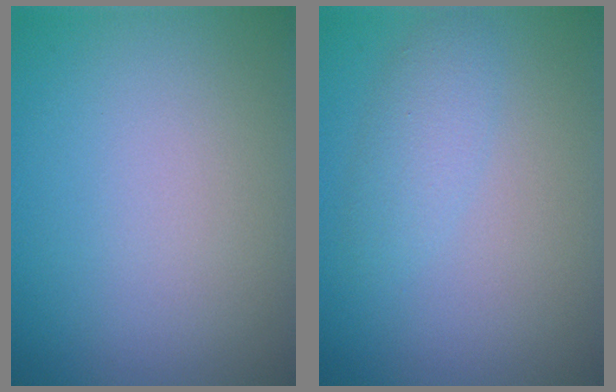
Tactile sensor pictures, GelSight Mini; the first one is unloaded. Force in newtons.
{"total": 2.0, "press": 2.0, "slide": 0.1}